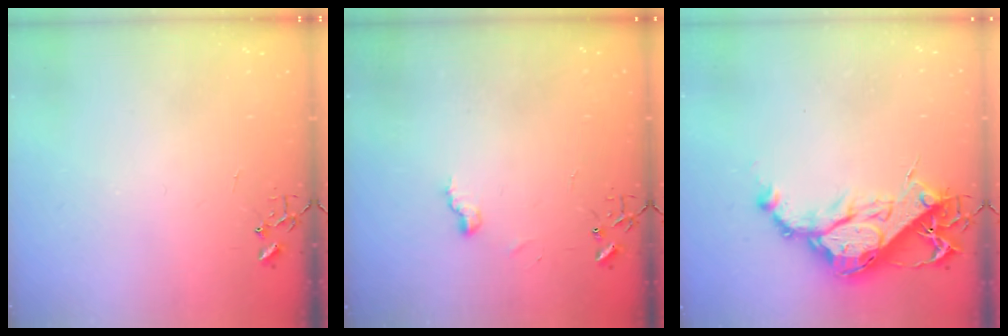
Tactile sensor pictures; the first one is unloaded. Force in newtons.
{"total": 5.5, "press": 5.5, "slide": 0.6}
{"total": 15.2, "press": 15.1, "slide": 1.4}